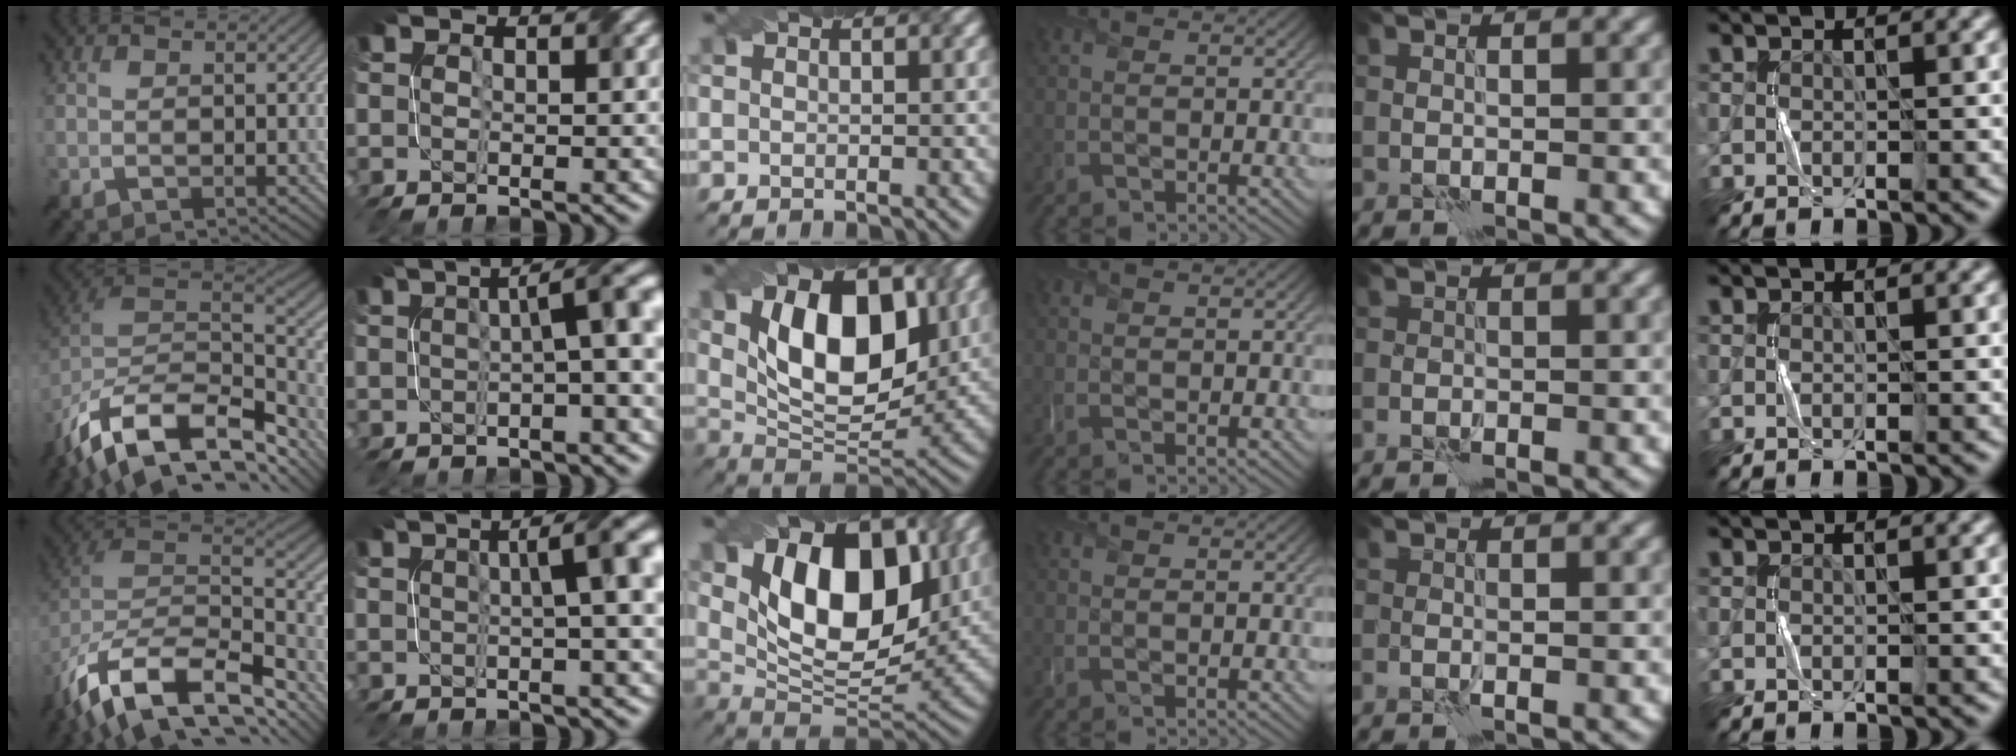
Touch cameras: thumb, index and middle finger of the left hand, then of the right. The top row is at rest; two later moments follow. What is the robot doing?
{"motion": "twist", "object": "screw"}